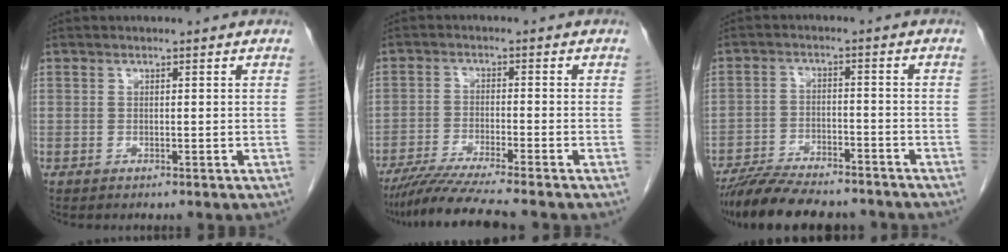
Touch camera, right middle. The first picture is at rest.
{"total": 9.5, "force": [-8.2, -1.1, 4.8], "torque": [-0.070, -0.031, -0.136]}
{"total": 14.2, "force": [-12.5, 3.1, 6.1], "torque": [-0.103, -0.001, -0.191]}